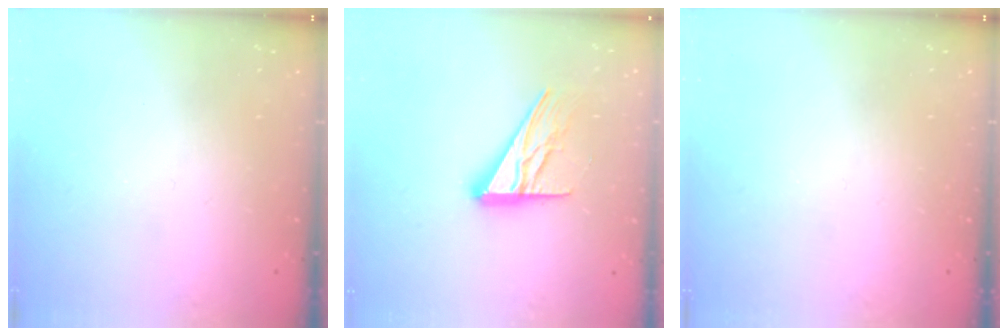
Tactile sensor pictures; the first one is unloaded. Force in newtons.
{"total": 13.9, "press": 13.8, "slide": 1.3}
{"total": 0.0}